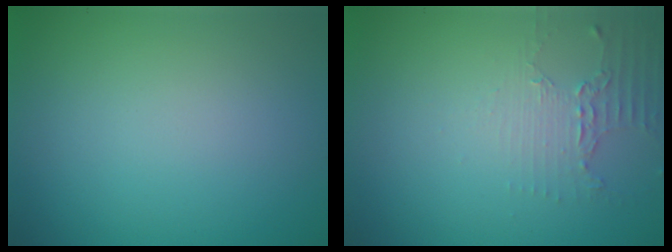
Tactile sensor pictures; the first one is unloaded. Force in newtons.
{"total": 2.2, "press": 1.6, "slide": 1.5}